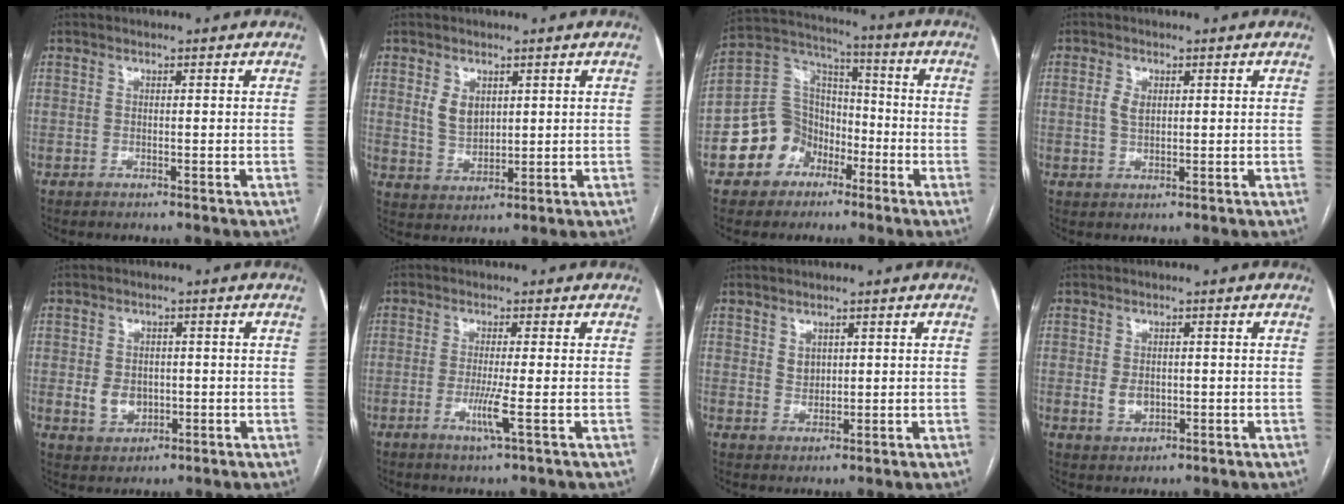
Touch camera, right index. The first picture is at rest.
{"total": 4.6, "force": [1.7, 3.1, 2.9], "torque": [-0.059, 0.002, 0.041]}
{"total": 11.2, "force": [-4.9, 9.5, 3.2], "torque": [-0.069, 0.044, -0.085]}
{"total": 2.6, "force": [0.6, 1.6, 2.0], "torque": [-0.041, 0.003, 0.012]}
{"total": 4.6, "force": [-0.5, 3.7, 2.7], "torque": [-0.045, 0.004, 0.004]}
{"total": 3.8, "force": [-1.2, -0.6, 3.6], "torque": [-0.076, -0.011, -0.025]}
{"total": 2.2, "force": [0.9, 1.7, 1.0], "torque": [-0.020, -0.001, 0.021]}
{"total": 3.1, "force": [-0.3, 2.2, 2.2], "torque": [-0.039, 0.000, 0.004]}